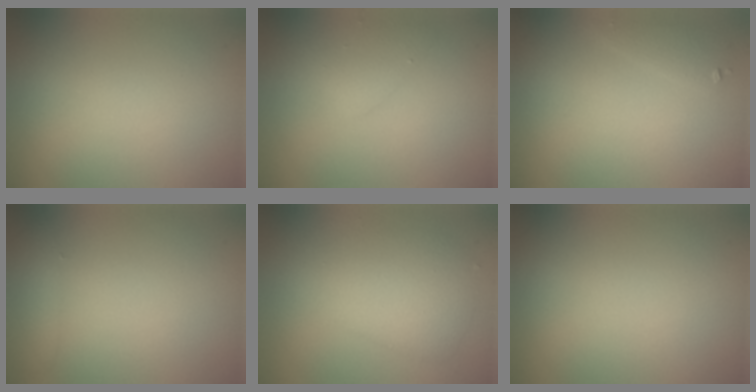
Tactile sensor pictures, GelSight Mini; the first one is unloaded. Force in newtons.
{"total": 1.7, "press": 1.6, "slide": 0.1}
{"total": 1.1, "press": 1.1, "slide": 0.1}
{"total": 1.3, "press": 1.3, "slide": 0.1}
{"total": 3.8, "press": 3.8, "slide": 0.1}
{"total": 0.0}